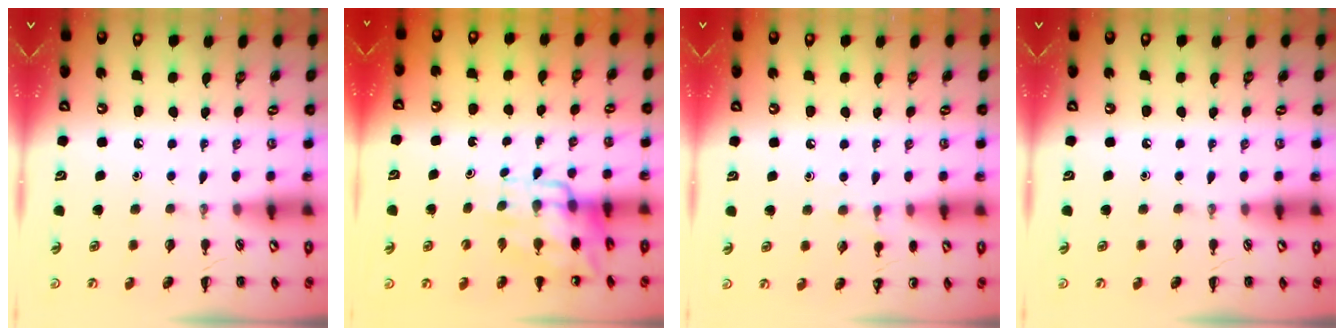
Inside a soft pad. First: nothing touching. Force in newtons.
{"total": 10.8, "press": 10.5, "slide": 2.9}
{"total": 5.5, "press": 5.3, "slide": 1.6}
{"total": 0.0}